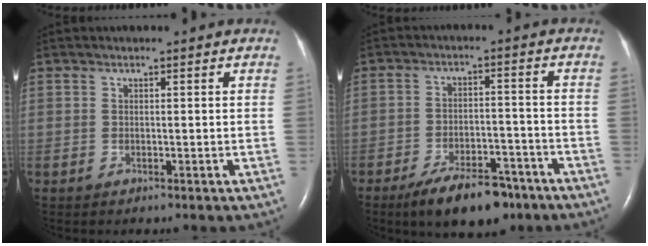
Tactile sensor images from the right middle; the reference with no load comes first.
{"total": 10.4, "force": [-7.5, 3.9, 6.0], "torque": [-0.097, -0.003, -0.121]}